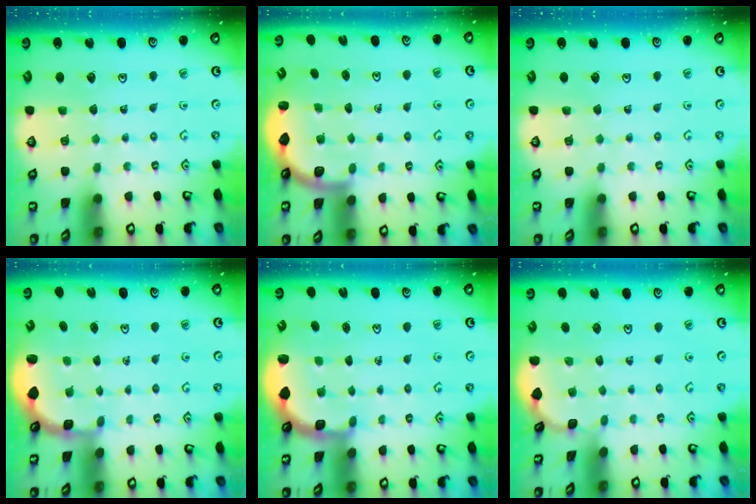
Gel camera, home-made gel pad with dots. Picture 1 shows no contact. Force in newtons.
{"total": 2.5, "press": 2.5, "slide": 0.6}
{"total": 0.0}
{"total": 2.6, "press": 1.8, "slide": 1.9}
{"total": 2.1, "press": 2.0, "slide": 0.6}
{"total": 1.3, "press": 1.3, "slide": 0.1}